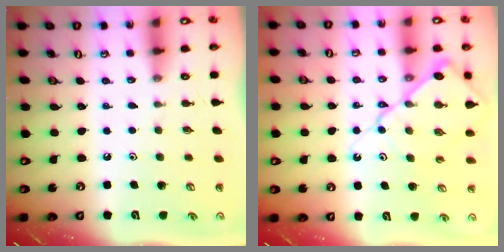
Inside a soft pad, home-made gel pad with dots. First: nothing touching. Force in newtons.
{"total": 14.3, "press": 14.2, "slide": 1.6}